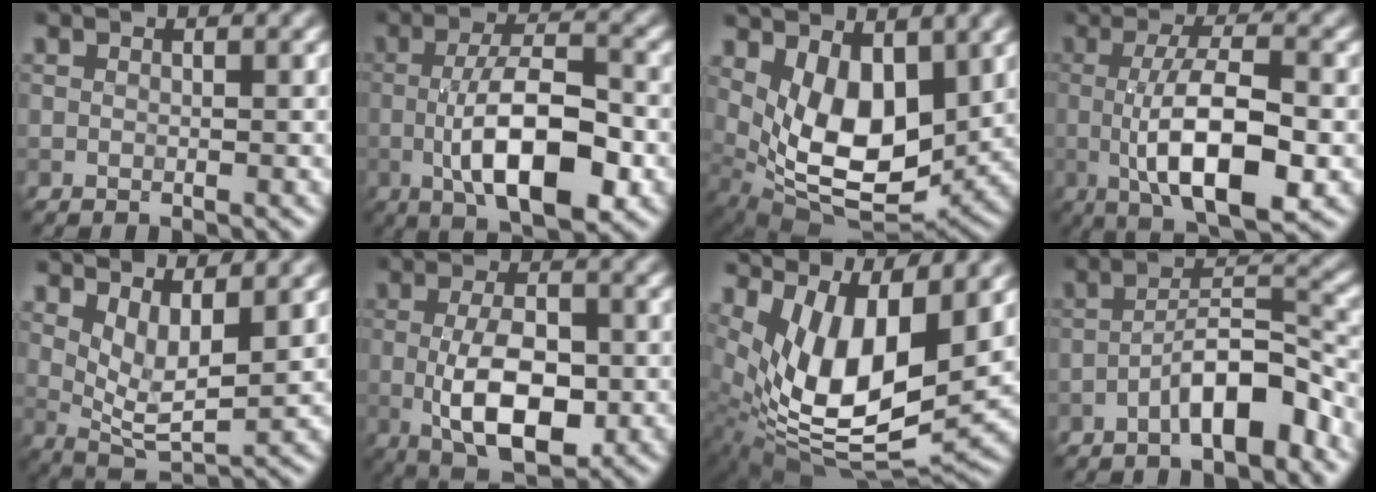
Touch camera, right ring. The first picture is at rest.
{"total": 9.0, "force": [-1.8, 3.1, 8.2], "torque": [-0.137, 0.001, -0.033]}
{"total": 7.9, "force": [2.0, 4.3, 6.3], "torque": [-0.120, -0.012, 0.037]}
{"total": 8.7, "force": [-0.8, 2.6, 8.3], "torque": [-0.132, -0.004, -0.014]}
{"total": 4.3, "force": [2.5, 1.1, 3.4], "torque": [-0.065, -0.011, 0.053]}
{"total": 6.9, "force": [-0.7, 3.1, 6.1], "torque": [-0.109, -0.006, -0.012]}
{"total": 12.0, "force": [3.3, 5.4, 10.2], "torque": [-0.191, -0.016, 0.062]}
{"total": 5.6, "force": [-2.9, 1.5, 4.6], "torque": [-0.077, 0.018, -0.054]}